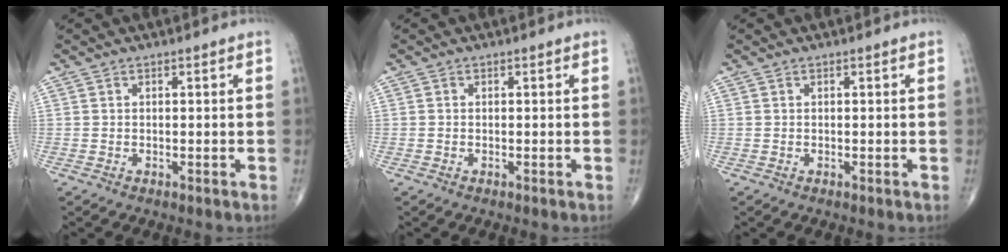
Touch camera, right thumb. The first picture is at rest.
{"total": 0.0}
{"total": 0.0}